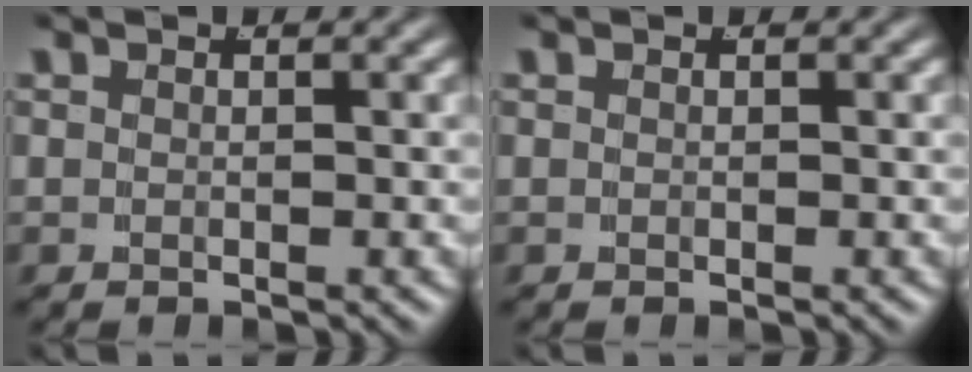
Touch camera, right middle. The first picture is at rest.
{"total": 0.0}